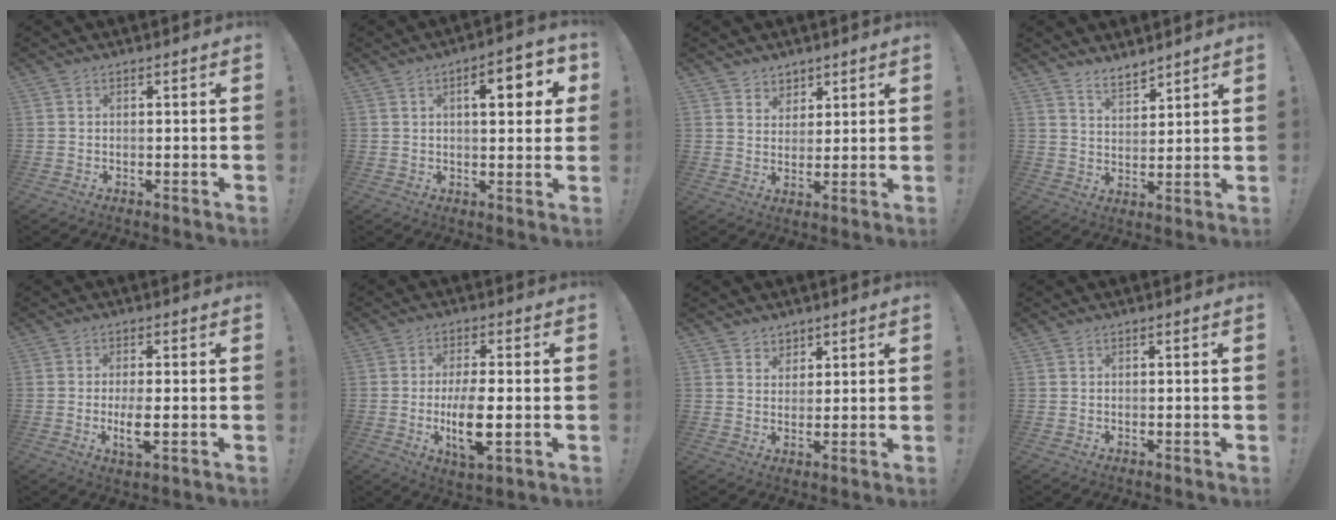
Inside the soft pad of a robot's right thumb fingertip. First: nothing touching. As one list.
[{"total": 8.4, "force": [2.5, 3.0, 7.4], "torque": [-0.090, -0.006, 0.029]}, {"total": 5.8, "force": [4.0, 4.2, -0.2], "torque": [0.011, -0.034, 0.077]}, {"total": 6.2, "force": [5.5, 2.3, 1.7], "torque": [-0.027, -0.037, 0.103]}, {"total": 5.4, "force": [-1.0, 1.2, 5.1], "torque": [-0.101, -0.012, -0.019]}, {"total": 10.4, "force": [-1.7, 3.2, 9.7], "torque": [-0.187, -0.009, -0.031]}, {"total": 4.6, "force": [3.3, 3.1, -0.1], "torque": [0.008, -0.024, 0.062]}, {"total": 0.0}]